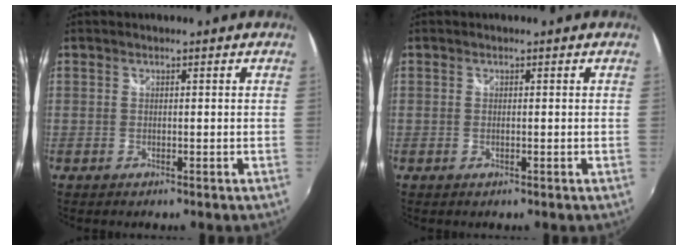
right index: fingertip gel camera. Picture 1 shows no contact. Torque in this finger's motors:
{"motor_torque": [0.38, 0.32, 0.10, 0.01]}